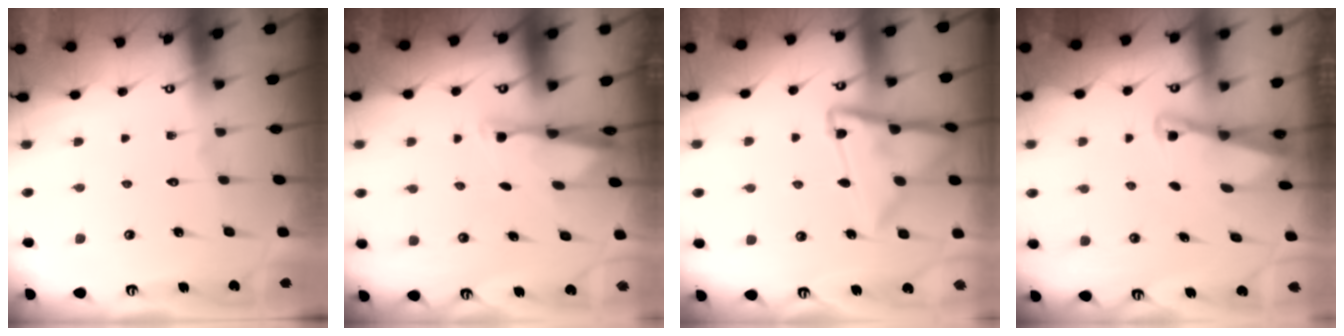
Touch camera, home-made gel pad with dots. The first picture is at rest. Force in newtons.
{"total": 3.0, "press": 2.9, "slide": 0.5}
{"total": 14.2, "press": 14.2, "slide": 1.2}
{"total": 2.0, "press": 2.0, "slide": 0.4}